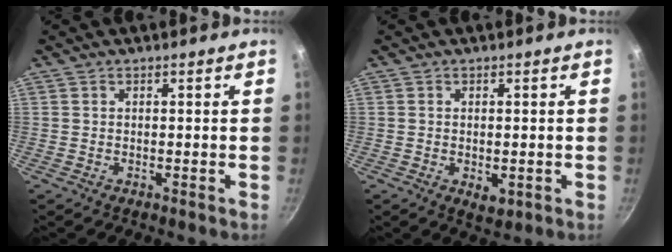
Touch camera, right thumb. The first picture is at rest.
{"total": 3.3, "force": [-0.6, 1.9, 2.6], "torque": [-0.037, -0.010, -0.006]}